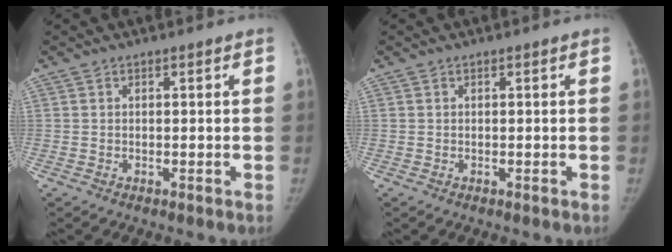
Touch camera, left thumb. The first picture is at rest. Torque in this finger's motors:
{"motor_torque": [0.07, 0.03, 0.17, -0.13, 0.03]}